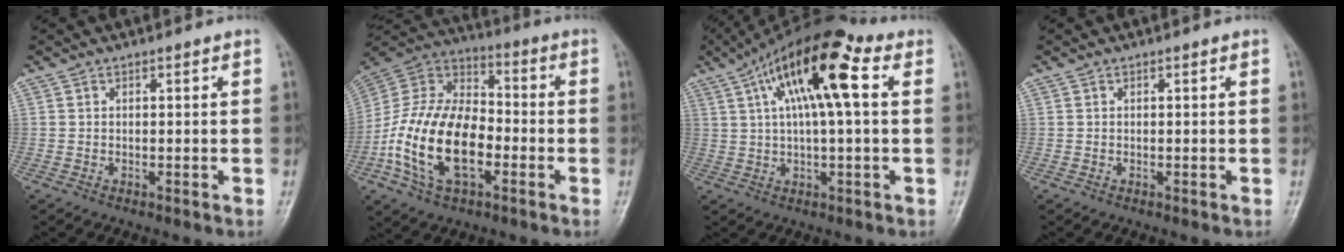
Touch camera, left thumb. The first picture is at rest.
{"total": 19.8, "force": [-5.6, 11.3, 15.2], "torque": [-0.282, 0.031, -0.104]}
{"total": 14.5, "force": [4.3, 4.4, 13.1], "torque": [-0.228, 0.028, 0.062]}
{"total": 0.0}